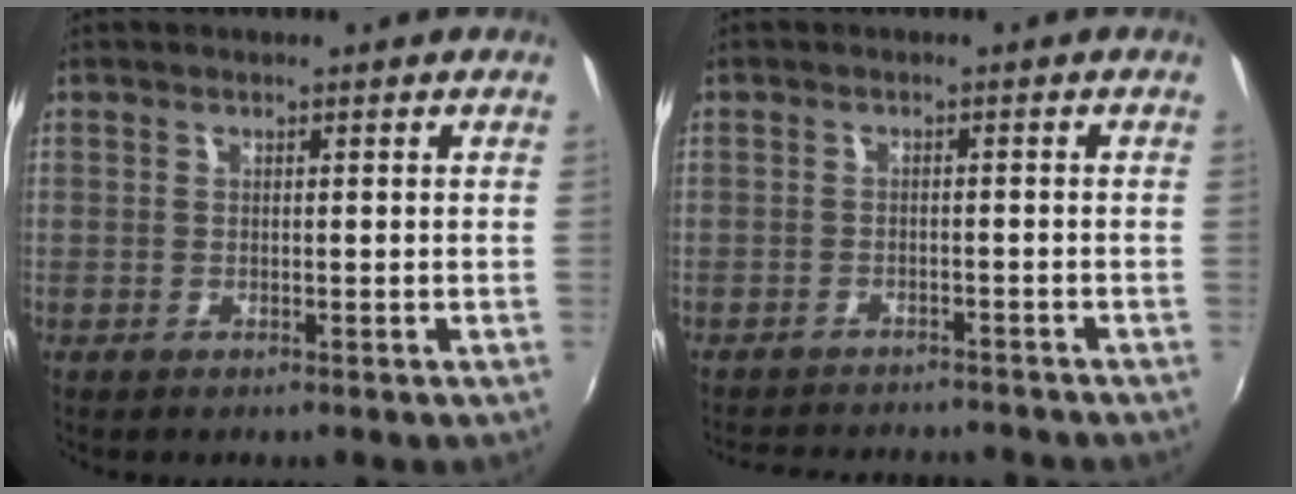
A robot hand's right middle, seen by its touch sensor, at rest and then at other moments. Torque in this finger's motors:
{"motor_torque": [0.31, -0.50, 0.03, 0.04]}